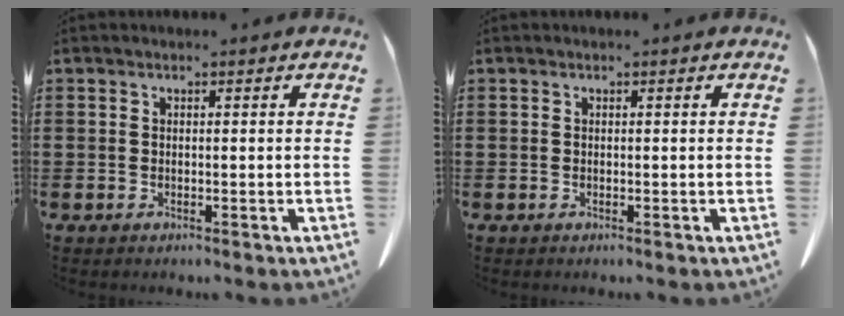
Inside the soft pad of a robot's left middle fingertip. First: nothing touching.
{"total": 0.0}